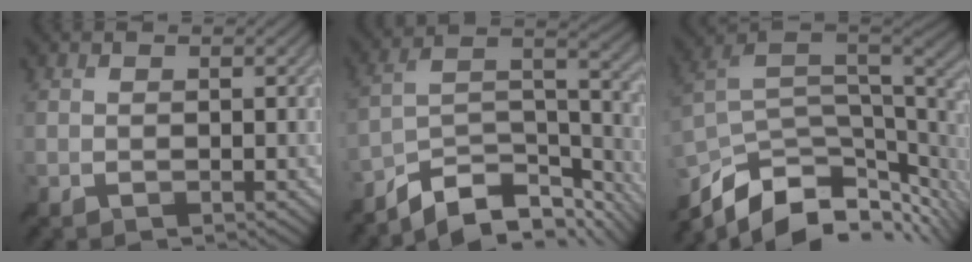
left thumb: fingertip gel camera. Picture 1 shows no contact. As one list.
[{"total": 10.9, "force": [-8.7, 4.0, 5.3], "torque": [-0.090, -0.002, -0.160]}, {"total": 12.8, "force": [-6.0, 6.0, 9.5], "torque": [-0.227, -0.027, -0.093]}]